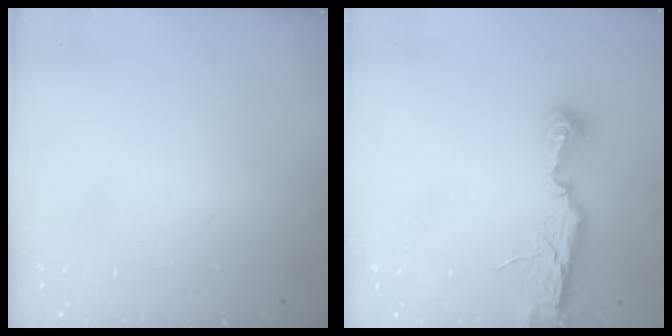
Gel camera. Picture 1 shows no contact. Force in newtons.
{"total": 7.0, "press": 7.0, "slide": 0.5}